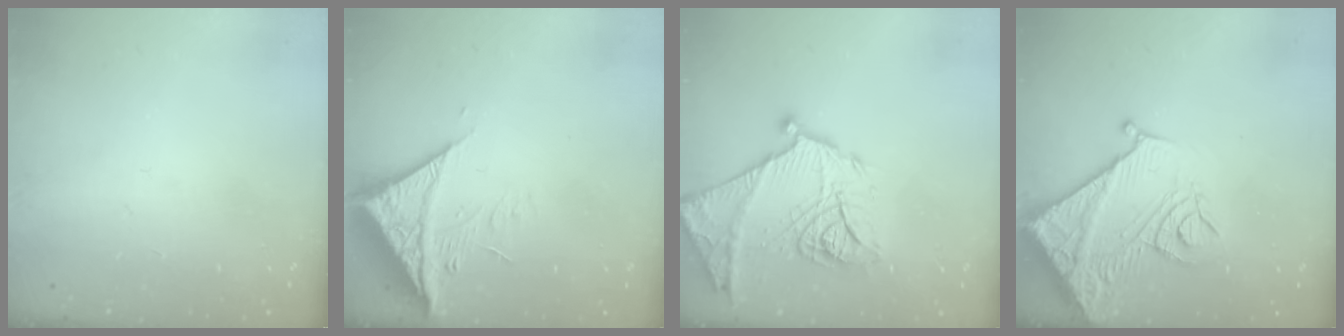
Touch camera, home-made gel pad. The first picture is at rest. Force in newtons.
{"total": 10.4, "press": 10.3, "slide": 1.4}
{"total": 20.5, "press": 20.5, "slide": 1.8}
{"total": 16.5, "press": 16.4, "slide": 2.0}